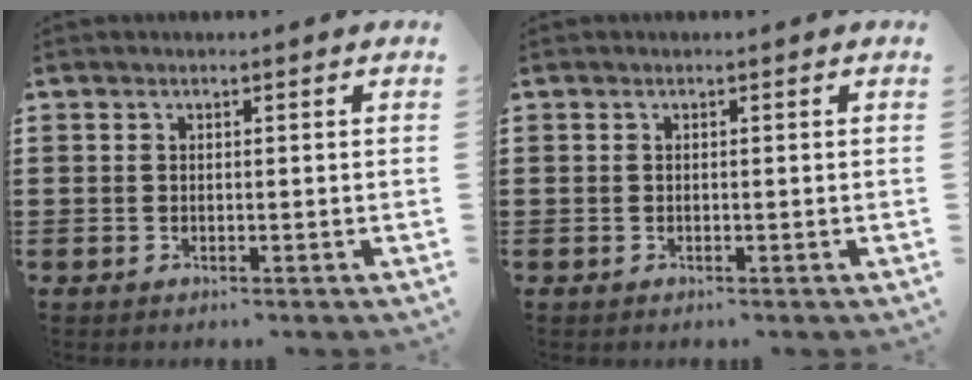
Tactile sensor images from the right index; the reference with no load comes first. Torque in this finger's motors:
{"motor_torque": [0.03, 0.05, 0.00, 0.00]}